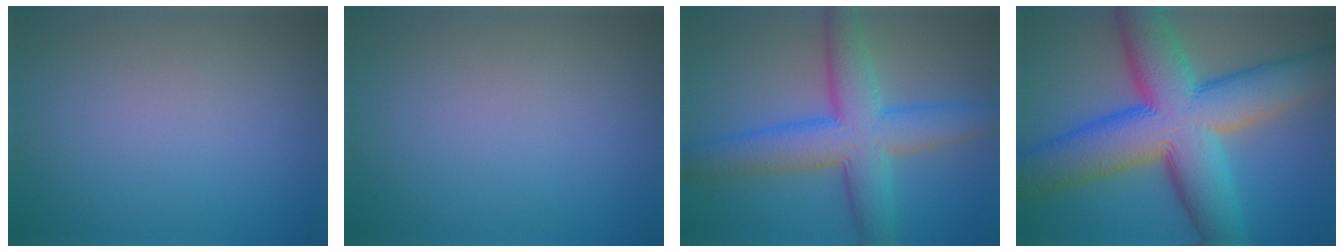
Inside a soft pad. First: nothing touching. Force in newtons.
{"total": 0.0}
{"total": 8.4, "press": 8.4, "slide": 0.1}
{"total": 15.3, "press": 15.3, "slide": 0.4}